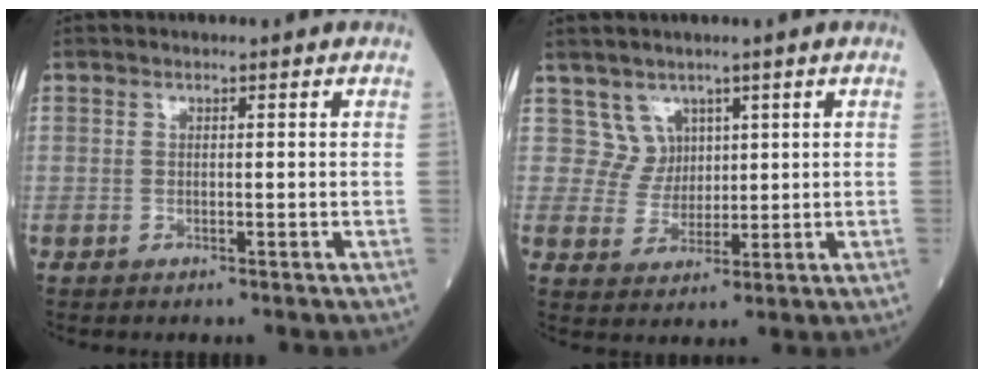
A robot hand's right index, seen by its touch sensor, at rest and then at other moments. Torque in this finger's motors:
{"motor_torque": [-0.16, 0.13, -0.05, -0.03]}